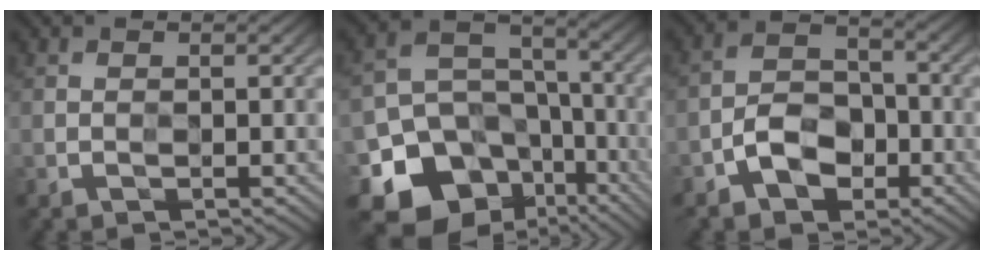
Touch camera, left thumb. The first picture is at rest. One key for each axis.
{"total": 16.9, "fx": -8.9, "fy": 12.9, "fz": 6.3, "tx": -0.163, "ty": -0.042, "tz": -0.137}
{"total": 6.3, "fx": -3.2, "fy": 4.0, "fz": 3.6, "tx": -0.062, "ty": 0.006, "tz": -0.068}